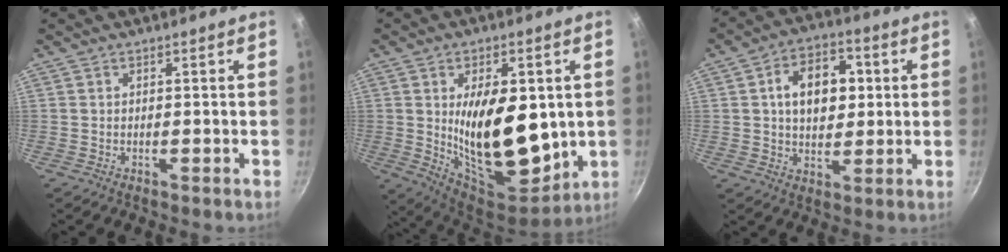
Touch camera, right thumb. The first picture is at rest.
{"total": 20.8, "force": [0.7, 11.2, 17.6], "torque": [-0.241, -0.039, 0.028]}
{"total": 12.4, "force": [2.1, 8.5, 8.8], "torque": [-0.098, 0.009, 0.027]}